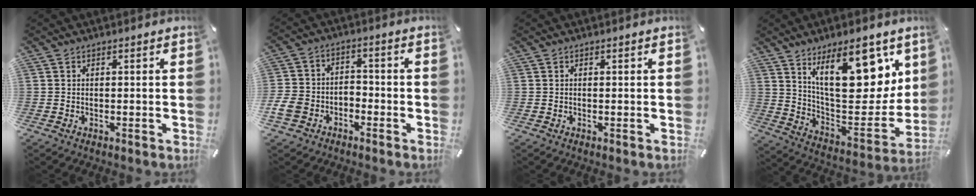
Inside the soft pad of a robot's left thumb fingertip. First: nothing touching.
{"total": 7.1, "force": [-3.8, 5.2, 2.8], "torque": [-0.067, 0.024, -0.076]}
{"total": 0.0}
{"total": 22.1, "force": [12.0, 10.1, 15.5], "torque": [-0.214, -0.072, 0.200]}